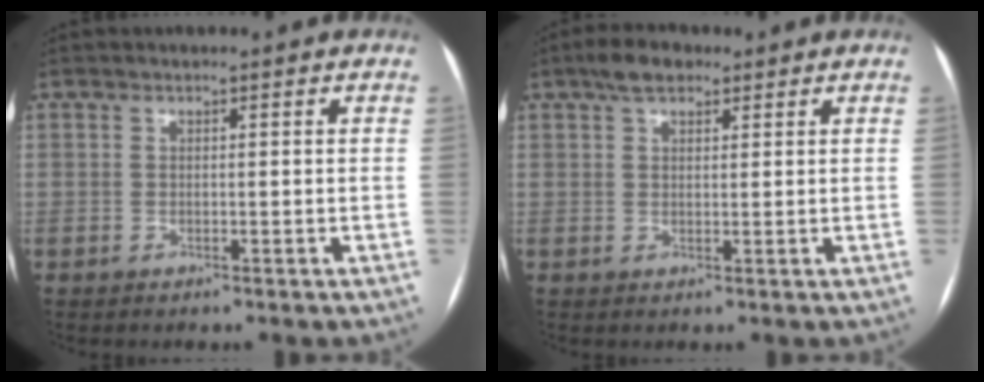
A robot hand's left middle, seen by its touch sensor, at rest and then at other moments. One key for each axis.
{"total": 4.0, "fx": 2.7, "fy": 1.9, "fz": 2.3, "tx": -0.048, "ty": 0.015, "tz": 0.047}